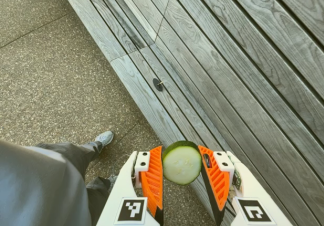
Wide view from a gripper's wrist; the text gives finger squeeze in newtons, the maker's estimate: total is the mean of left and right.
{"total": 12.5, "left": 13.1, "right": 11.8}